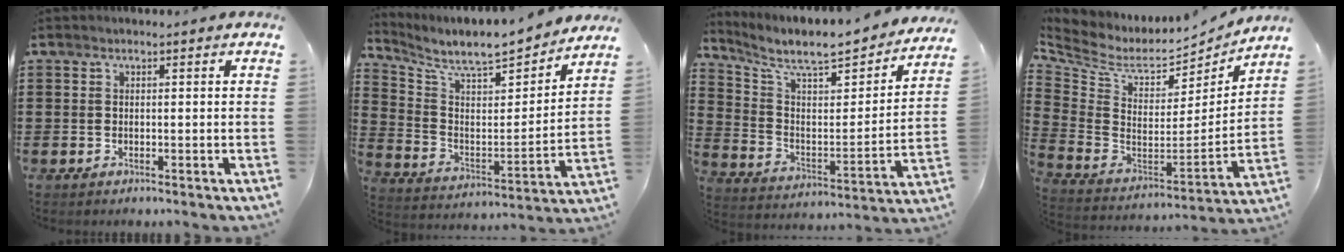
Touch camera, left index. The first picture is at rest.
{"total": 7.6, "force": [7.1, 1.1, 2.5], "torque": [-0.078, -0.062, 0.115]}
{"total": 7.3, "force": [6.3, 1.3, 3.4], "torque": [-0.099, -0.051, 0.103]}
{"total": 6.1, "force": [4.8, 2.8, 2.5], "torque": [-0.082, -0.047, 0.080]}